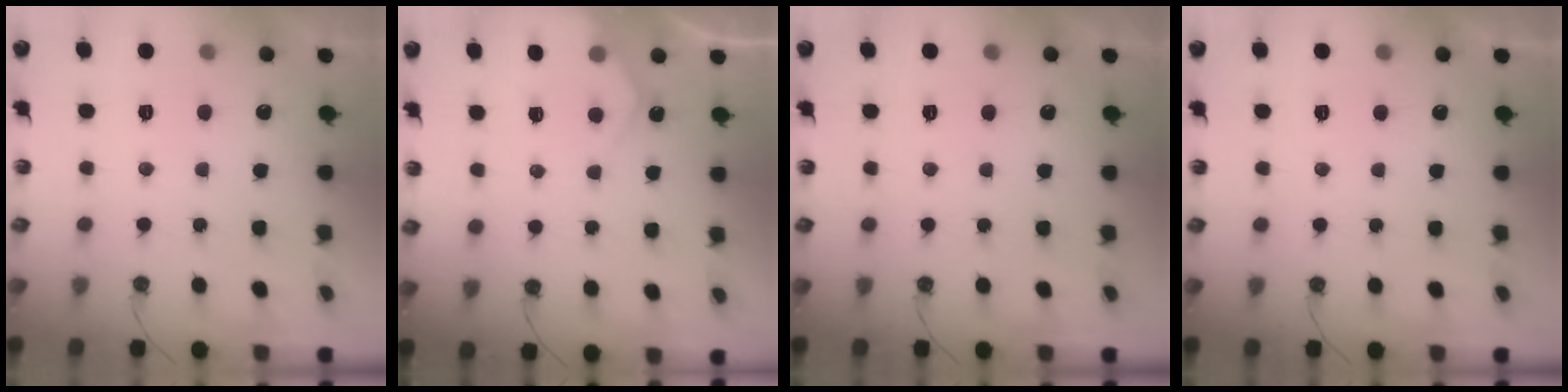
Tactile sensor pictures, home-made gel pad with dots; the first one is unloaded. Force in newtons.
{"total": 5.8, "press": 5.8, "slide": 0.6}
{"total": 0.0}
{"total": 0.0}